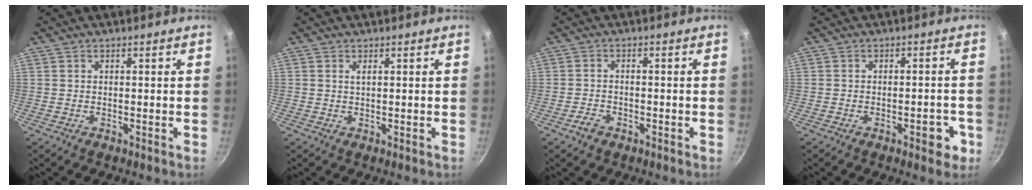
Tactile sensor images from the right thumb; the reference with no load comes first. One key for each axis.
{"total": 0.7, "fx": 0.3, "fy": 0.2, "fz": 0.6, "tx": -0.012, "ty": 0.001, "tz": 0.007}
{"total": 3.0, "fx": -1.8, "fy": 1.9, "fz": 1.4, "tx": -0.026, "ty": 0.018, "tz": -0.032}
{"total": 4.6, "fx": -2.1, "fy": 2.2, "fz": 3.5, "tx": -0.026, "ty": 0.019, "tz": -0.023}